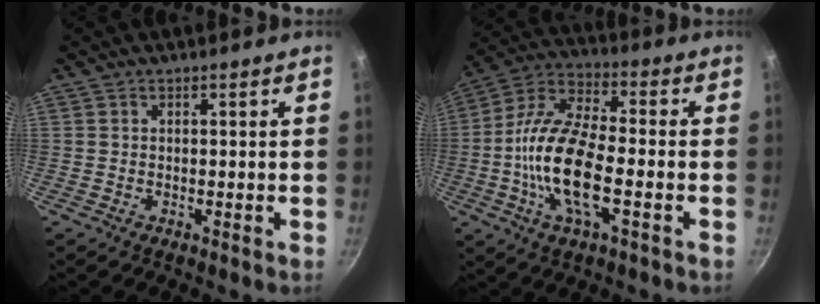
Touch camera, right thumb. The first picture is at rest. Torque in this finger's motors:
{"motor_torque": [1.22, 1.17, 1.89, -0.85, 0.65]}